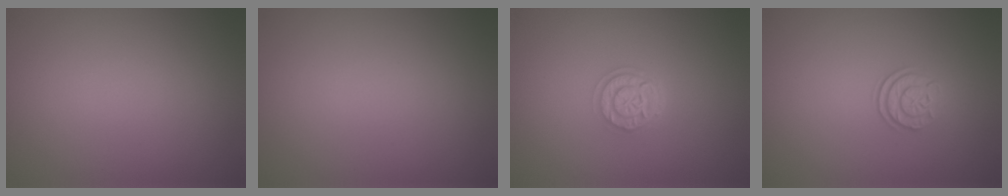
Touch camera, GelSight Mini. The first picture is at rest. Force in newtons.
{"total": 0.0}
{"total": 2.6, "press": 2.1, "slide": 1.5}
{"total": 2.1, "press": 1.7, "slide": 1.3}